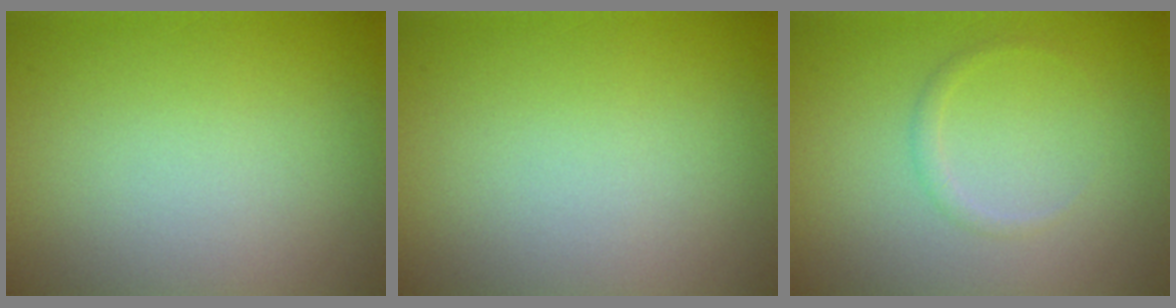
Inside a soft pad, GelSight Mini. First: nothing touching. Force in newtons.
{"total": 0.0}
{"total": 0.8, "press": 0.8, "slide": 0.0}